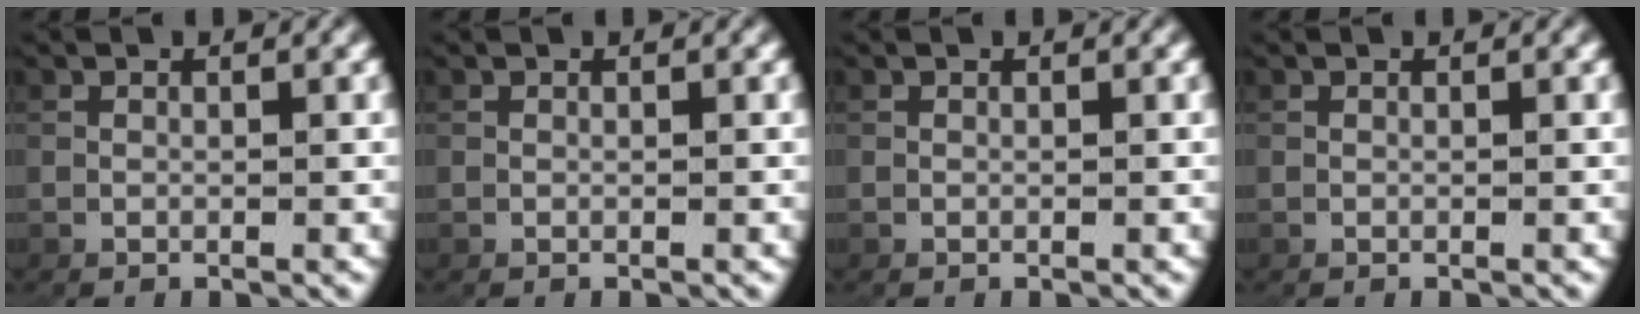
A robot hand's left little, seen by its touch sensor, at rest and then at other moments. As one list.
[{"total": 0.0}, {"total": 0.0}, {"total": 0.0}]